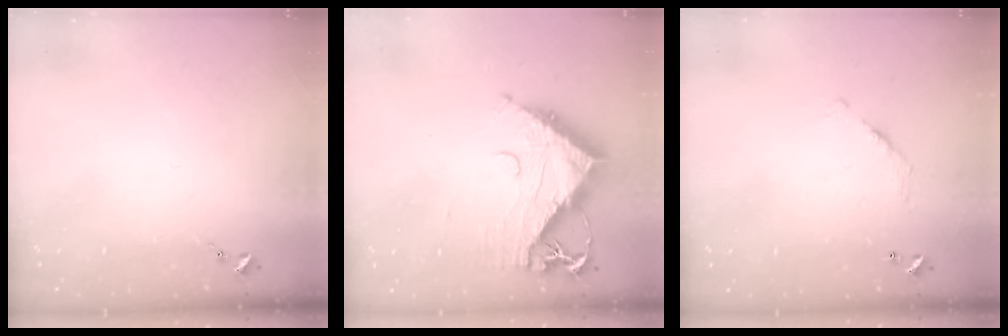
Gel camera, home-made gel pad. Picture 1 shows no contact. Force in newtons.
{"total": 13.6, "press": 13.6, "slide": 1.1}
{"total": 6.8, "press": 6.8, "slide": 0.5}